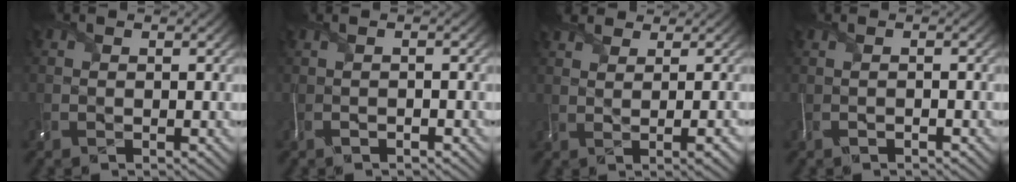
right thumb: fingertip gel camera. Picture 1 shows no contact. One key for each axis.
{"total": 1.0, "fx": -0.7, "fy": -0.3, "fz": 0.7, "tx": -0.008, "ty": 0.006, "tz": -0.024}
{"total": 4.0, "fx": 2.9, "fy": 0.9, "fz": 2.6, "tx": -0.051, "ty": 0.010, "tz": 0.041}
{"total": 0.8, "fx": -0.7, "fy": -0.4, "fz": 0.1, "tx": -0.001, "ty": 0.005, "tz": -0.021}